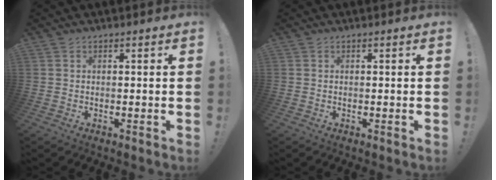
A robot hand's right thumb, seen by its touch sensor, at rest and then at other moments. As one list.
[{"total": 0.0}]